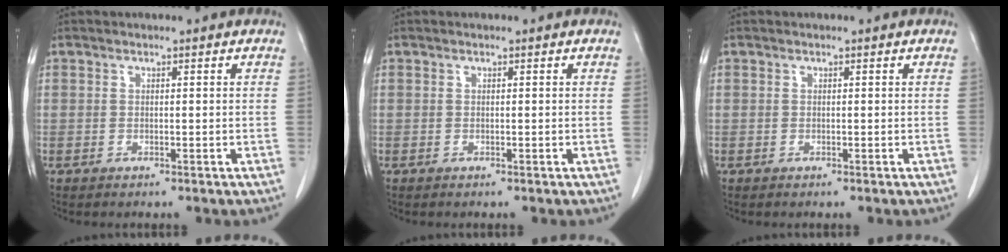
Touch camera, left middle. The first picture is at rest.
{"total": 0.0}
{"total": 0.0}